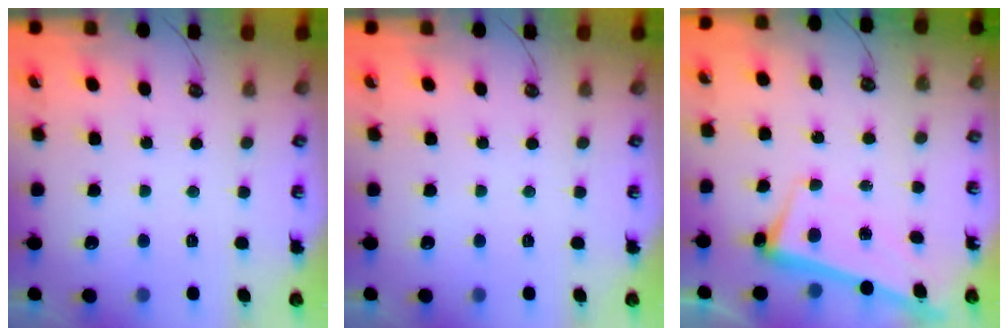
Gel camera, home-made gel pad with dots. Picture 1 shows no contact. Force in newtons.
{"total": 0.0}
{"total": 2.6, "press": 2.4, "slide": 0.9}